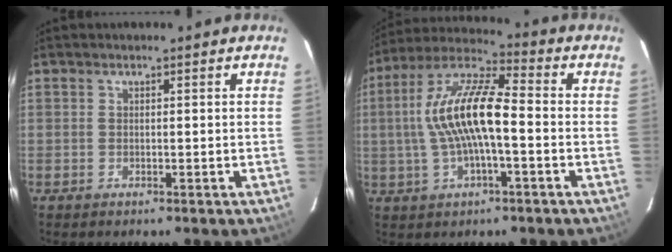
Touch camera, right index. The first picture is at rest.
{"total": 14.0, "force": [-1.0, 4.0, 13.4], "torque": [-0.263, 0.017, -0.025]}